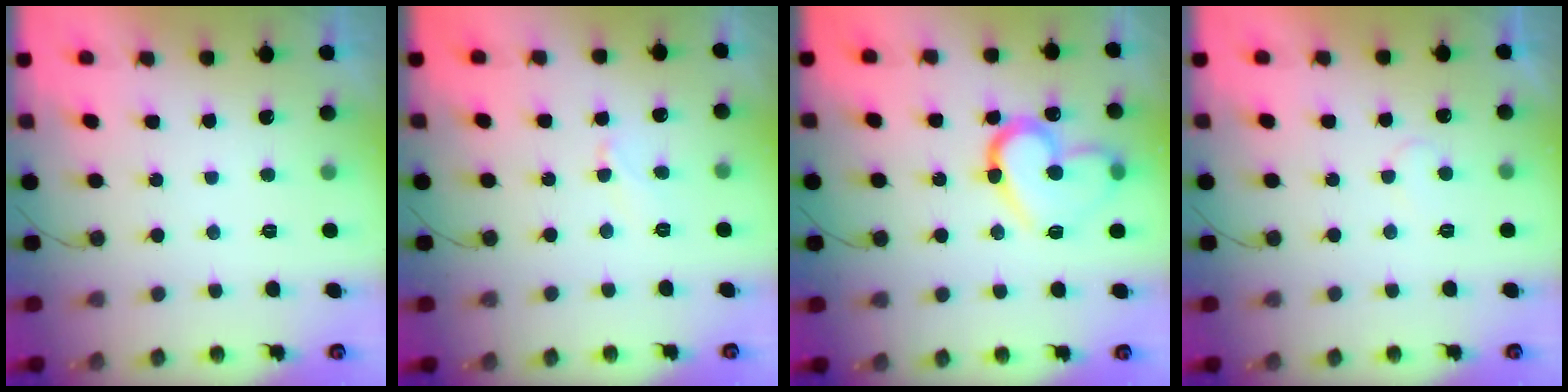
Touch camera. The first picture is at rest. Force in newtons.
{"total": 4.1, "press": 4.1, "slide": 0.5}
{"total": 15.8, "press": 15.7, "slide": 1.0}
{"total": 4.3, "press": 4.3, "slide": 0.2}